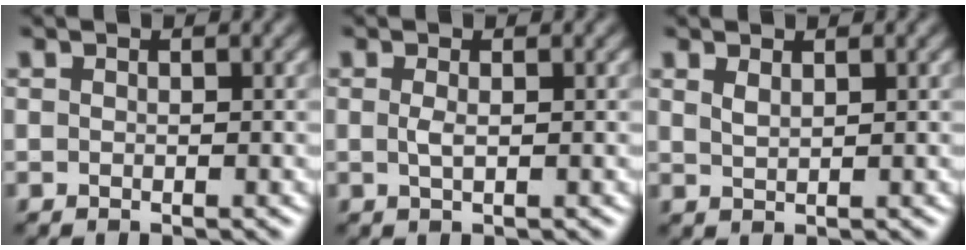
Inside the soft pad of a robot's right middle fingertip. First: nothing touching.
{"total": 0.9, "force": [0.1, 0.2, 0.9], "torque": [-0.020, -0.001, 0.001]}
{"total": 1.1, "force": [0.8, 0.3, 0.6], "torque": [-0.017, -0.001, 0.019]}